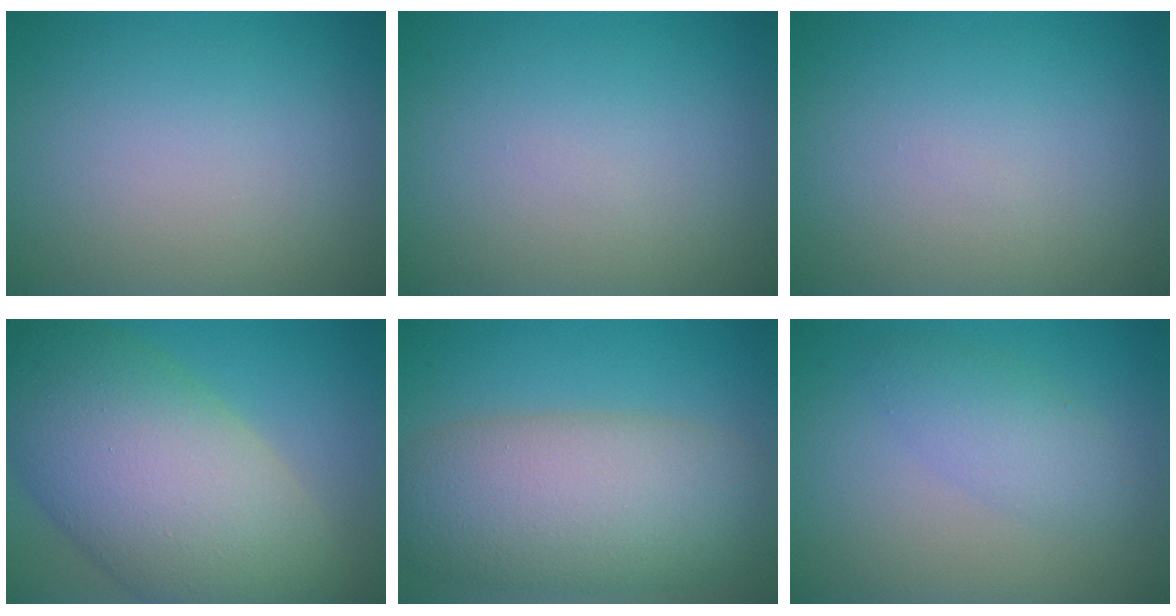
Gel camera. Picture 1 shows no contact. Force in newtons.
{"total": 0.0}
{"total": 0.0}
{"total": 14.5, "press": 14.5, "slide": 0.6}
{"total": 9.6, "press": 9.6, "slide": 0.3}
{"total": 2.7, "press": 2.7, "slide": 0.0}